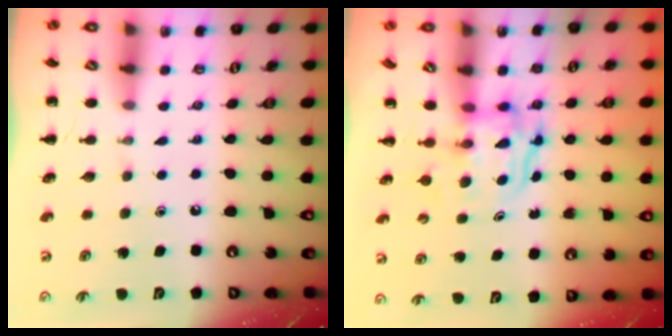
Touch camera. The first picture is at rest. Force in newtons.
{"total": 3.5, "press": 3.5, "slide": 0.3}